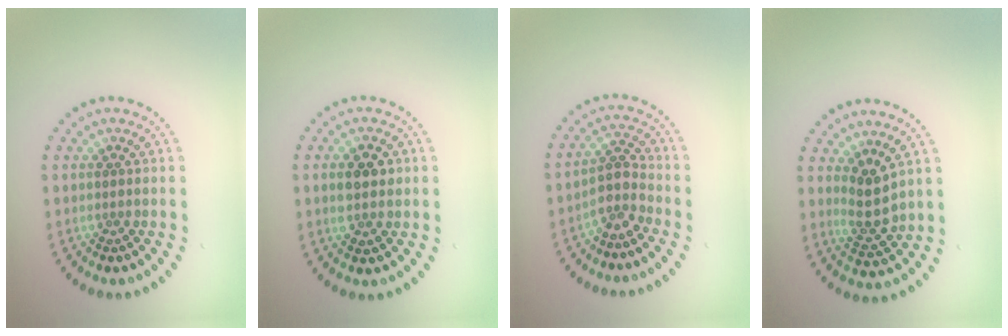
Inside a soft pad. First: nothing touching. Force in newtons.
{"total": 2.8, "press": 2.8, "slide": 0.4}
{"total": 2.8, "press": 2.1, "slide": 1.9}
{"total": 2.8, "press": 2.6, "slide": 1.2}